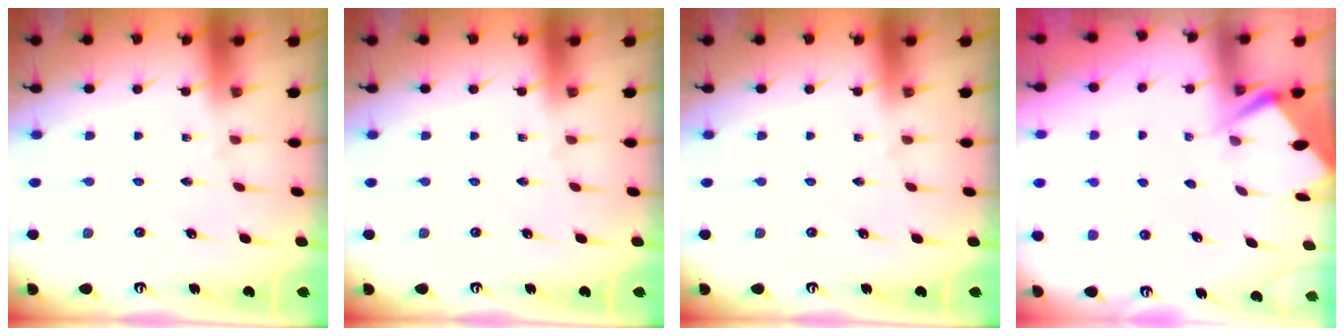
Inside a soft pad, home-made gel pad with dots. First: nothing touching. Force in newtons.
{"total": 0.0}
{"total": 0.0}
{"total": 3.4, "press": 3.4, "slide": 0.3}